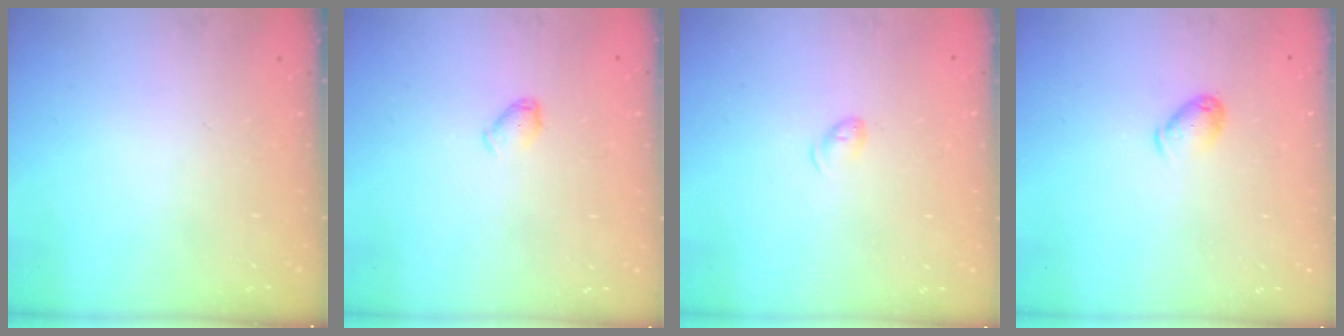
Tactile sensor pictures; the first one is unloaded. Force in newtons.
{"total": 4.6, "press": 4.5, "slide": 0.8}
{"total": 4.6, "press": 4.5, "slide": 0.7}
{"total": 5.6, "press": 5.5, "slide": 1.2}